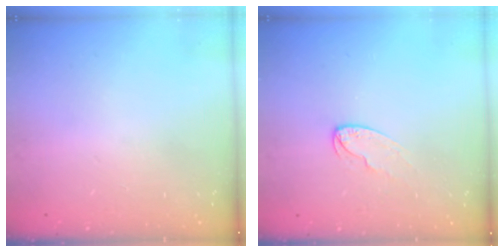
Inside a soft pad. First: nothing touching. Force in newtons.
{"total": 5.5, "press": 5.5, "slide": 0.5}